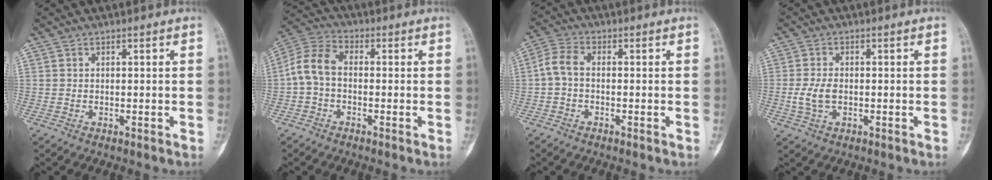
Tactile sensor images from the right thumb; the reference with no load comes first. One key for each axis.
{"total": 7.7, "fx": -0.8, "fy": 4.9, "fz": 5.8, "tx": -0.115, "ty": 0.025, "tz": -0.032}
{"total": 4.4, "fx": -0.7, "fy": 2.5, "fz": 3.5, "tx": -0.076, "ty": 0.015, "tz": -0.025}
{"total": 4.4, "fx": -0.7, "fy": 2.6, "fz": 3.5, "tx": -0.079, "ty": 0.005, "tz": -0.014}